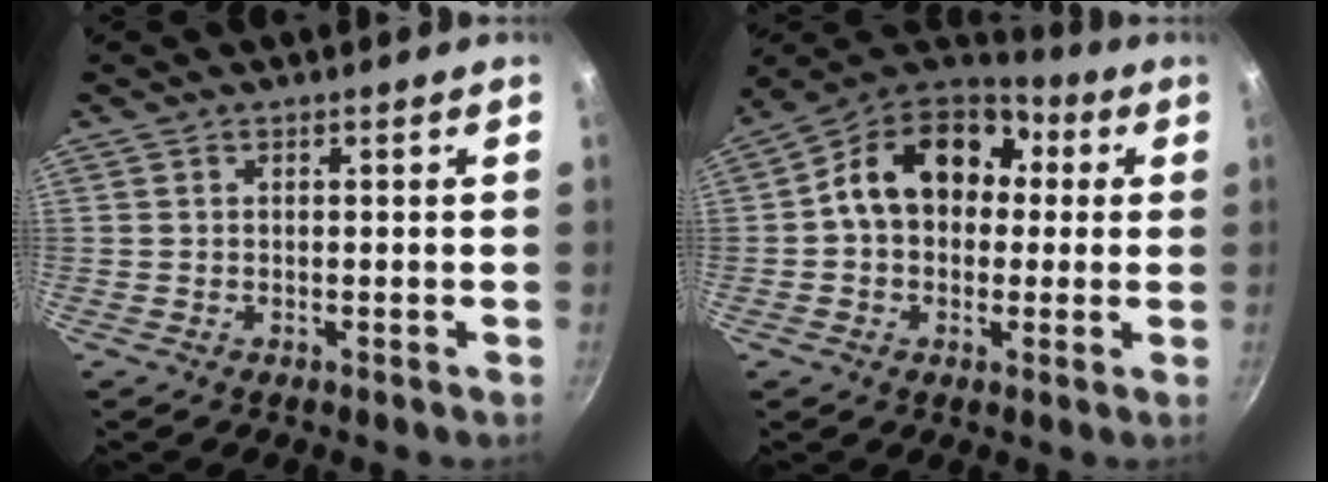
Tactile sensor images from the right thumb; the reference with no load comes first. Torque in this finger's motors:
{"motor_torque": [0.63, 1.65, 1.42, -0.57, 0.13]}